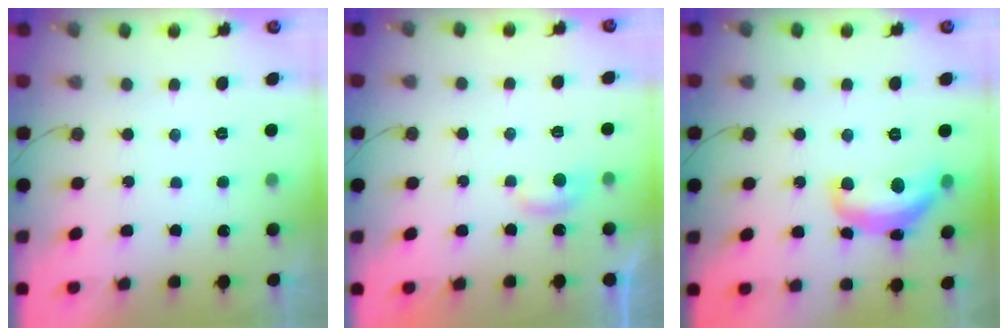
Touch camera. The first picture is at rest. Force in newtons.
{"total": 3.8, "press": 3.8, "slide": 0.3}
{"total": 14.2, "press": 14.1, "slide": 1.2}